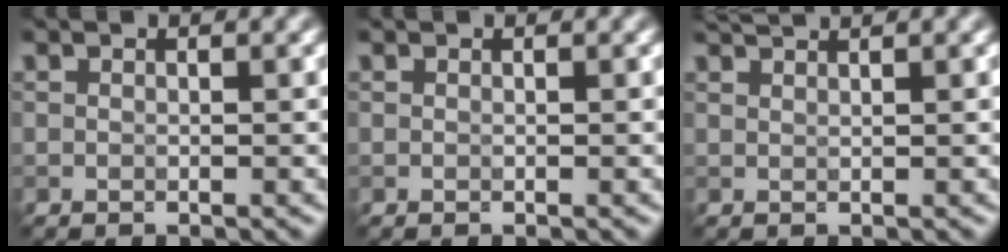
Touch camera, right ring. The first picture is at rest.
{"total": 0.0}
{"total": 1.6, "force": [1.4, 0.3, 0.7], "torque": [-0.005, 0.002, 0.015]}